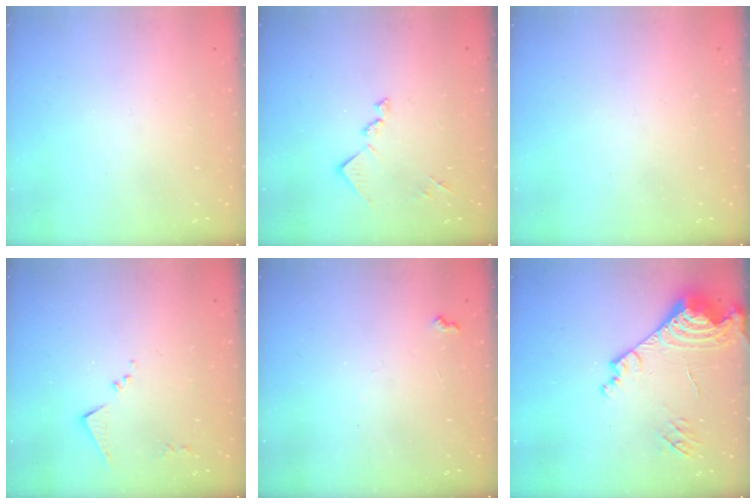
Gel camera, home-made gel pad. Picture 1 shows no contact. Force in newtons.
{"total": 10.3, "press": 10.3, "slide": 0.6}
{"total": 0.0}
{"total": 6.4, "press": 6.4, "slide": 0.3}
{"total": 7.3, "press": 7.3, "slide": 0.8}
{"total": 17.7, "press": 17.6, "slide": 2.2}